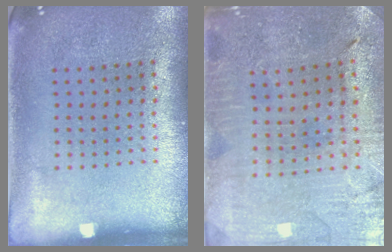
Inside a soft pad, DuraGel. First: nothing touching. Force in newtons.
{"total": 1.0, "press": 0.9, "slide": 0.2}